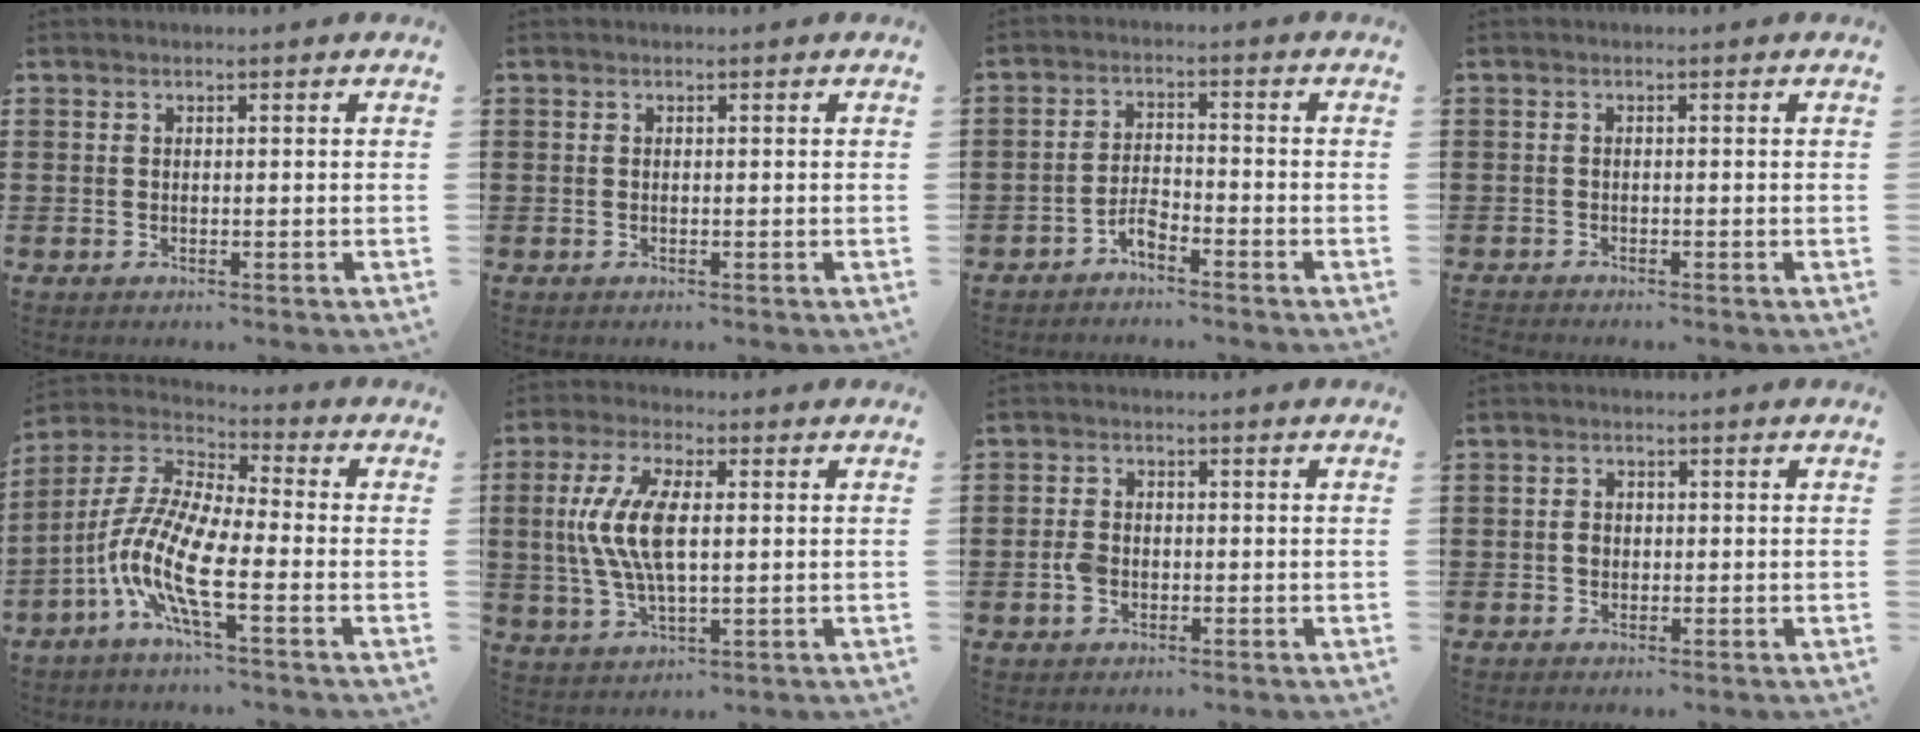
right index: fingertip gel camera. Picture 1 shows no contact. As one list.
[{"total": 0.0}, {"total": 3.1, "force": [-2.7, 0.7, 1.4], "torque": [-0.039, 0.007, -0.056]}, {"total": 0.8, "force": [-0.8, 0.0, -0.1], "torque": [0.000, 0.002, -0.018]}, {"total": 10.7, "force": [-4.5, 2.3, 9.4], "torque": [-0.238, -0.026, -0.101]}, {"total": 9.5, "force": [0.6, 3.5, 8.8], "torque": [-0.206, -0.004, 0.000]}, {"total": 2.9, "force": [-1.0, 1.9, 1.9], "torque": [-0.051, -0.005, -0.022]}, {"total": 1.2, "force": [-0.2, 1.0, 0.8], "torque": [-0.016, 0.004, -0.005]}]